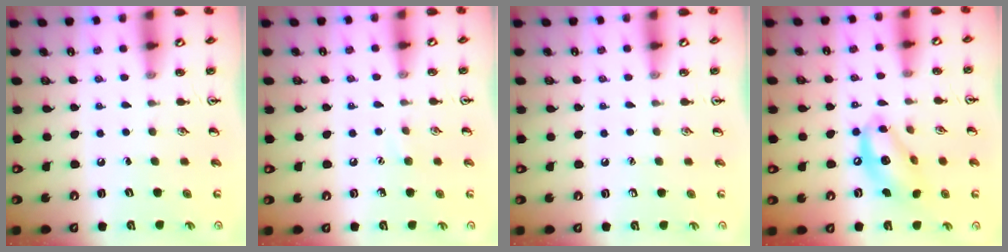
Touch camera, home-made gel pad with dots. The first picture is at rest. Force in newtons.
{"total": 3.6, "press": 3.5, "slide": 1.0}
{"total": 0.0}
{"total": 13.1, "press": 12.7, "slide": 3.3}